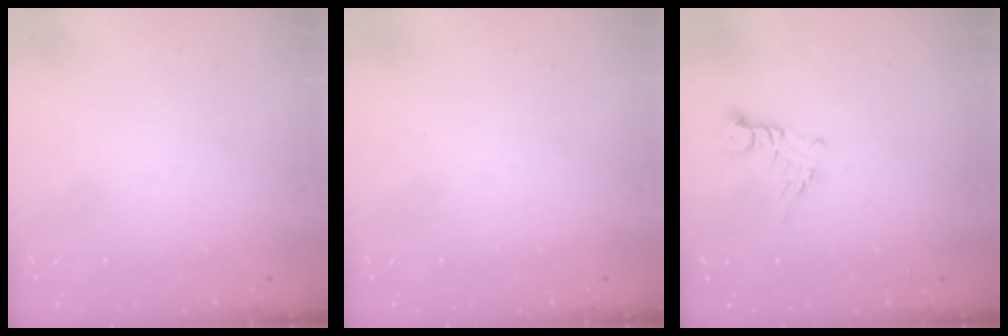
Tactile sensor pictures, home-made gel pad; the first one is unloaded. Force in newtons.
{"total": 0.0}
{"total": 3.6, "press": 3.5, "slide": 0.4}